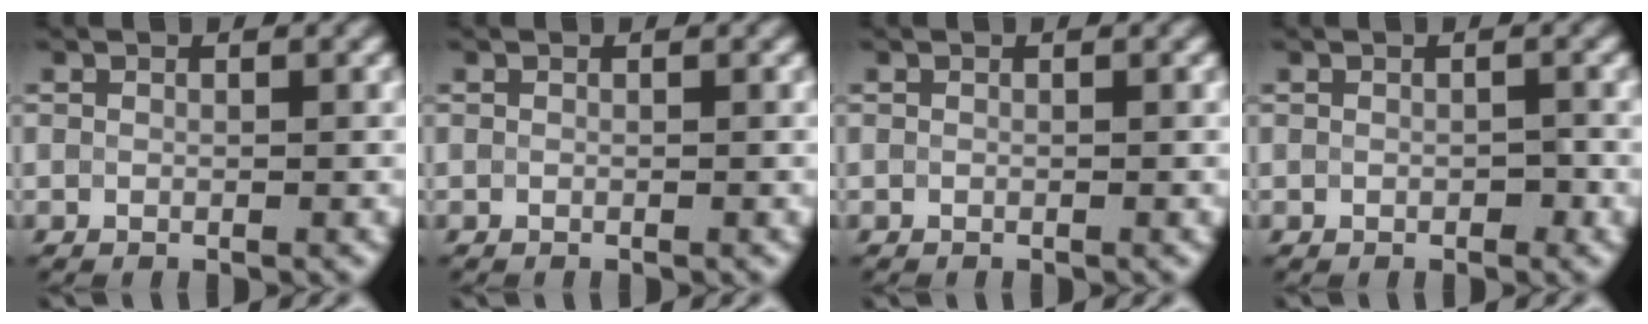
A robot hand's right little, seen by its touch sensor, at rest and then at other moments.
{"total": 0.0}
{"total": 0.0}
{"total": 0.8, "force": [-0.3, 0.6, 0.4], "torque": [-0.007, 0.003, -0.005]}